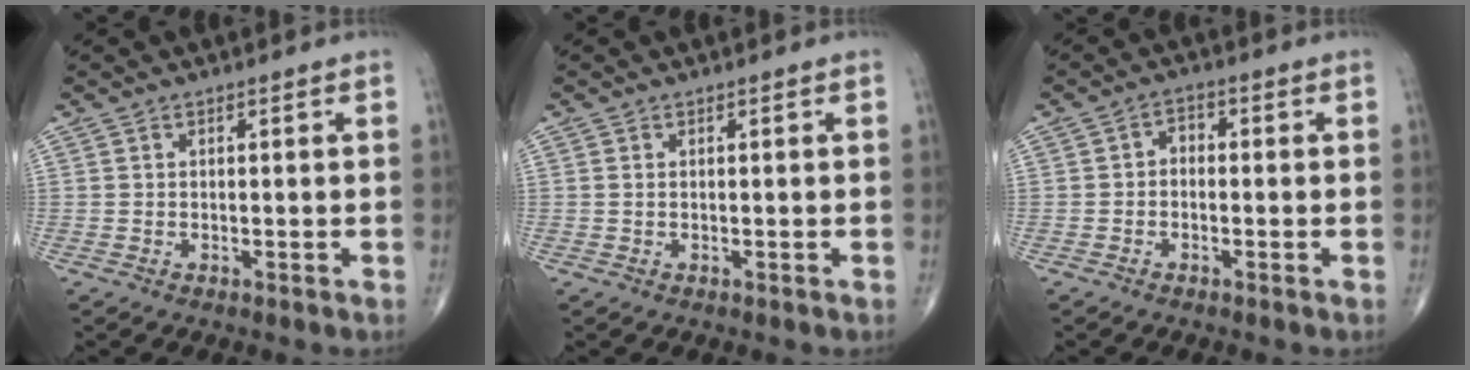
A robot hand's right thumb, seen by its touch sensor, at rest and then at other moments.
{"total": 0.0}
{"total": 2.4, "force": [-0.4, 1.8, 1.6], "torque": [-0.009, 0.015, -0.019]}